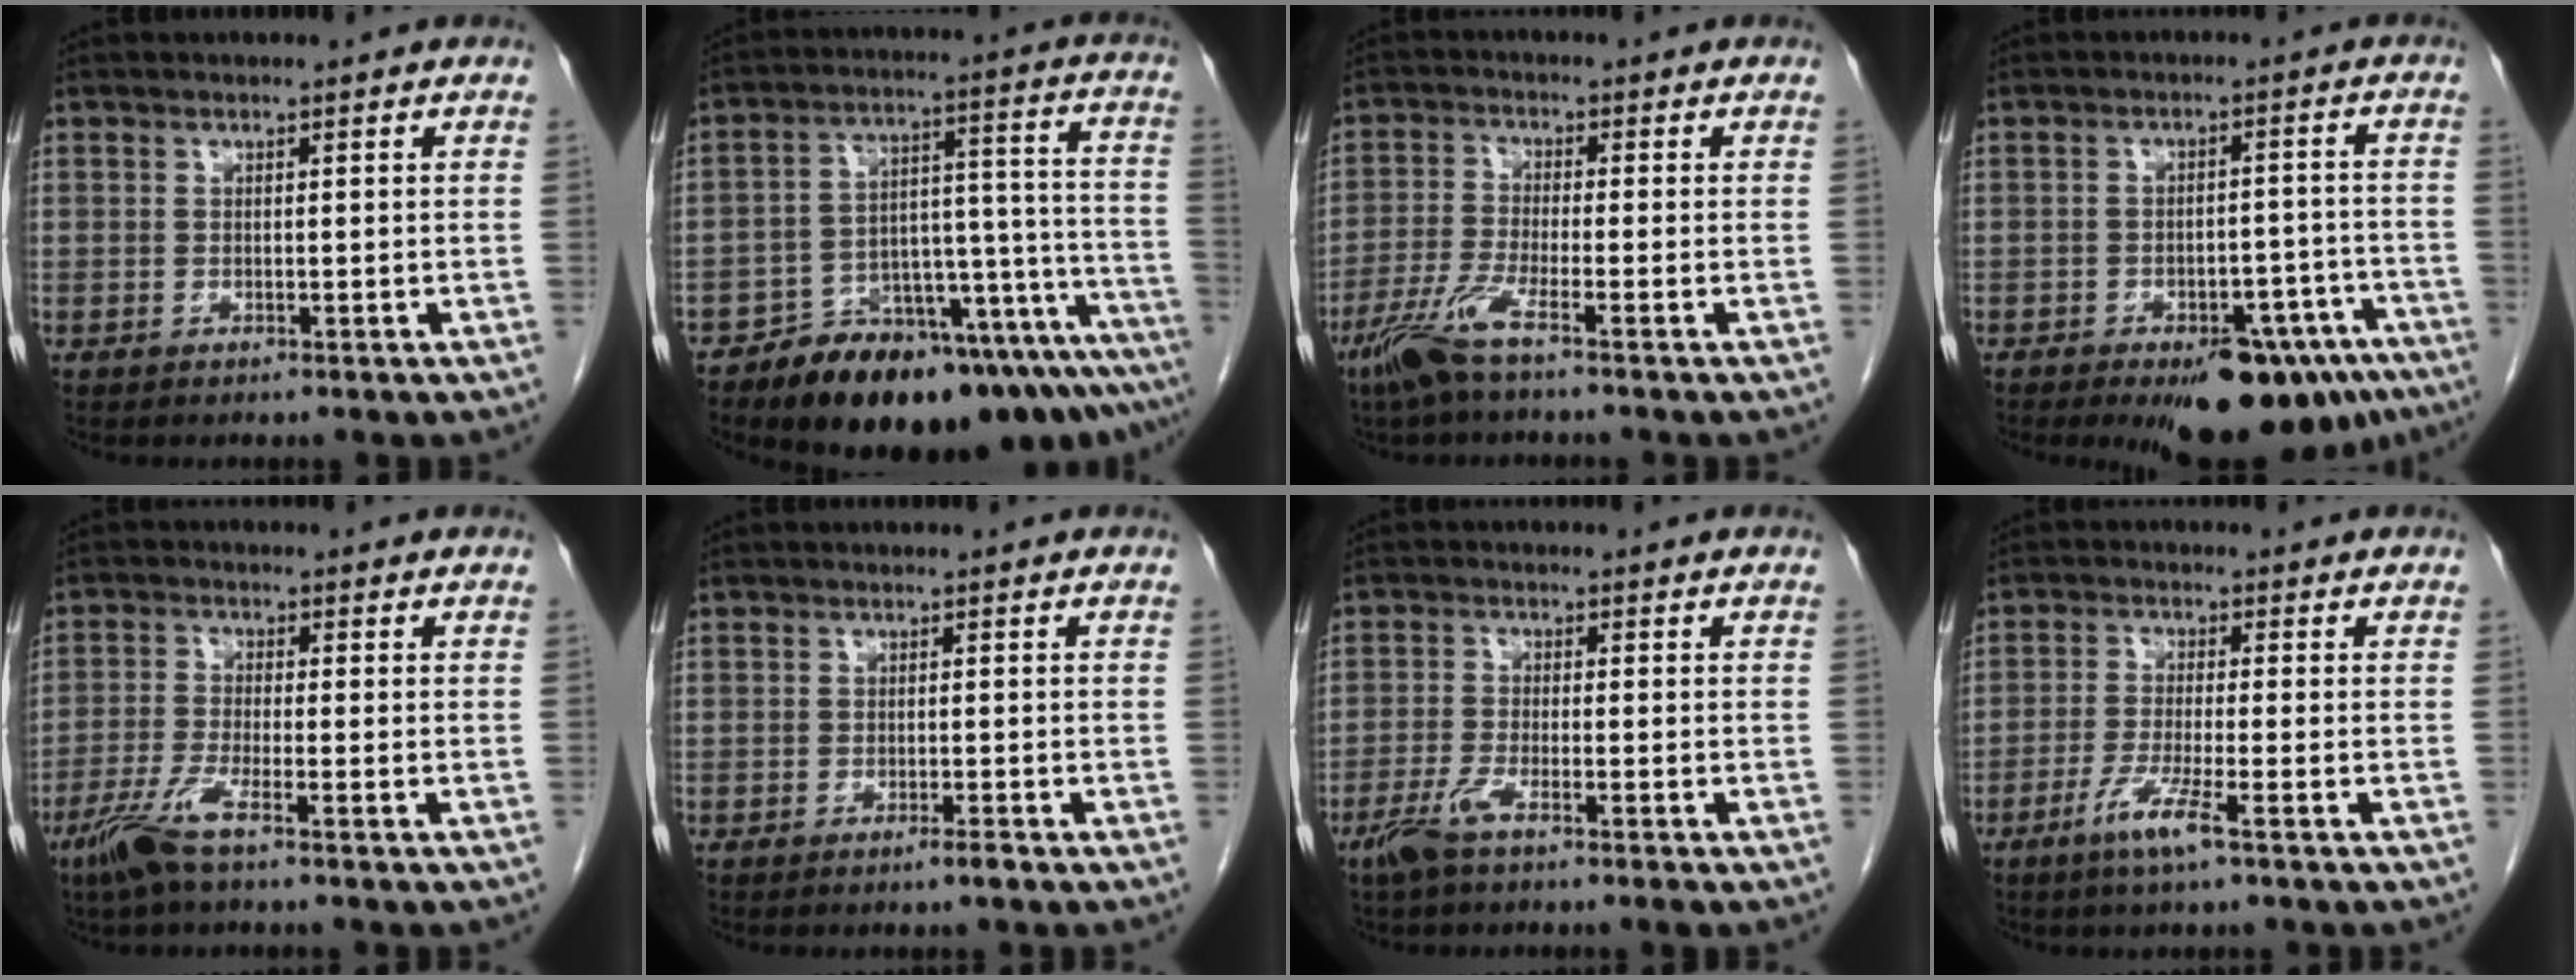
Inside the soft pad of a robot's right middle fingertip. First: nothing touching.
{"total": 19.9, "force": [-15.7, 5.1, 11.2], "torque": [-0.094, 0.041, -0.231]}
{"total": 5.9, "force": [-4.1, -0.1, 4.3], "torque": [-0.098, -0.014, -0.089]}
{"total": 14.1, "force": [-9.7, 5.4, 8.8], "torque": [-0.074, 0.018, -0.132]}
{"total": 5.3, "force": [-3.6, 0.0, 4.0], "torque": [-0.089, -0.012, -0.078]}
{"total": 1.1, "force": [-0.8, -0.2, 0.7], "torque": [-0.013, -0.001, -0.014]}
{"total": 4.2, "force": [-3.0, -0.1, 2.9], "torque": [-0.064, -0.009, -0.065]}
{"total": 5.1, "force": [-3.0, -0.5, 4.1], "torque": [-0.085, -0.012, -0.062]}